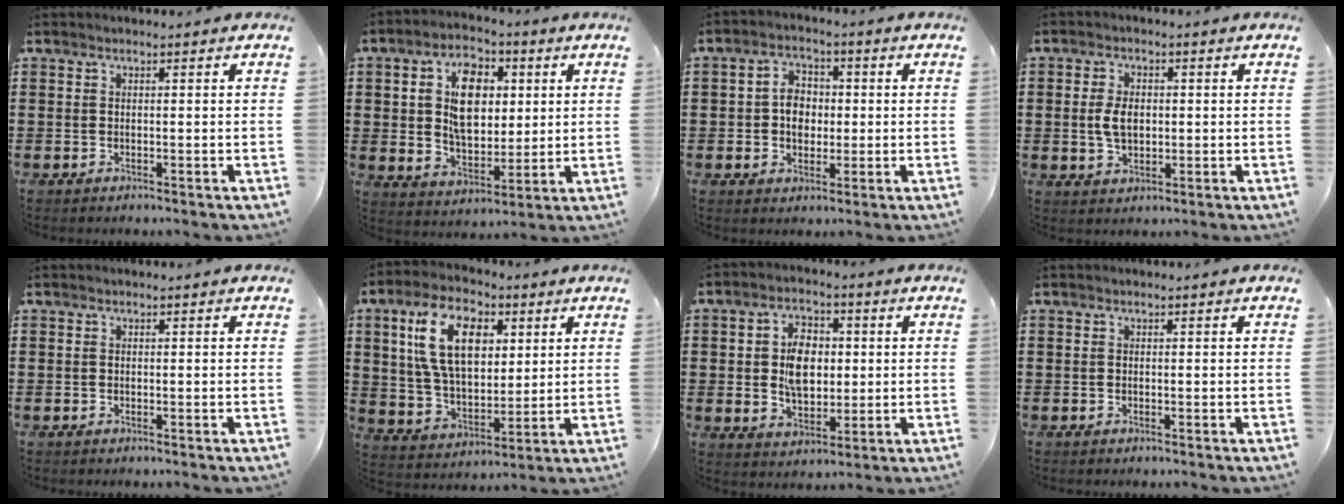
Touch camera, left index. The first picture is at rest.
{"total": 9.7, "force": [2.6, 6.1, 7.1], "torque": [-0.129, 0.014, 0.043]}
{"total": 5.0, "force": [-0.1, 3.7, 3.3], "torque": [-0.064, 0.010, -0.006]}
{"total": 4.3, "force": [0.2, 2.5, 3.5], "torque": [-0.077, 0.007, 0.001]}
{"total": 0.0}
{"total": 12.9, "force": [5.1, 7.3, 9.4], "torque": [-0.201, 0.019, 0.091]}
{"total": 7.2, "force": [0.6, 4.6, 5.5], "torque": [-0.104, 0.009, 0.004]}
{"total": 0.0}